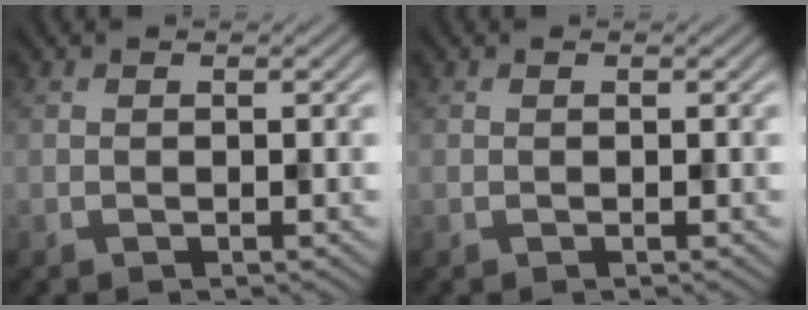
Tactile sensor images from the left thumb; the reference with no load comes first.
{"total": 0.0}